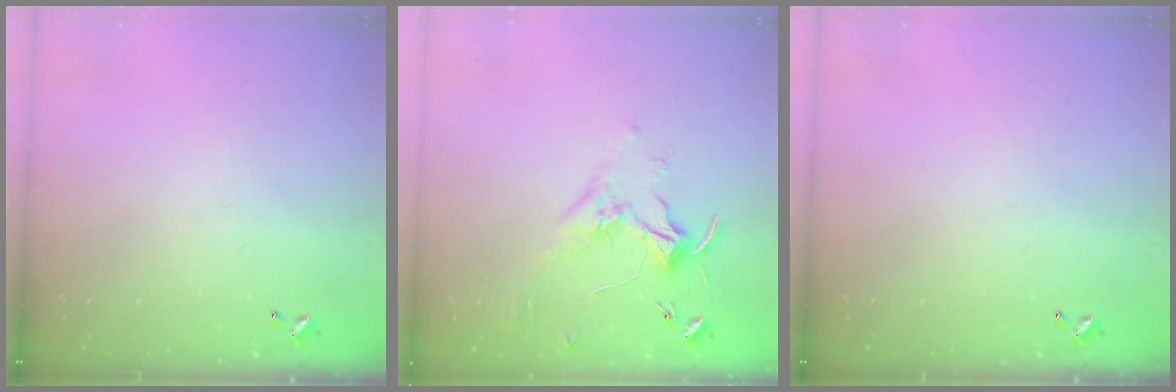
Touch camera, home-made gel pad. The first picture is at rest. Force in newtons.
{"total": 1.8, "press": 1.6, "slide": 0.7}
{"total": 0.0}